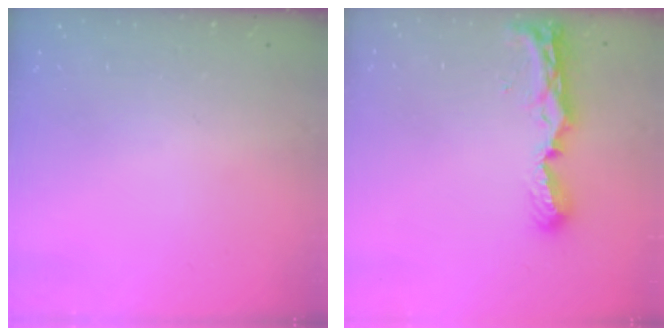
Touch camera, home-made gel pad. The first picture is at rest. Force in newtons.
{"total": 8.3, "press": 8.3, "slide": 0.6}